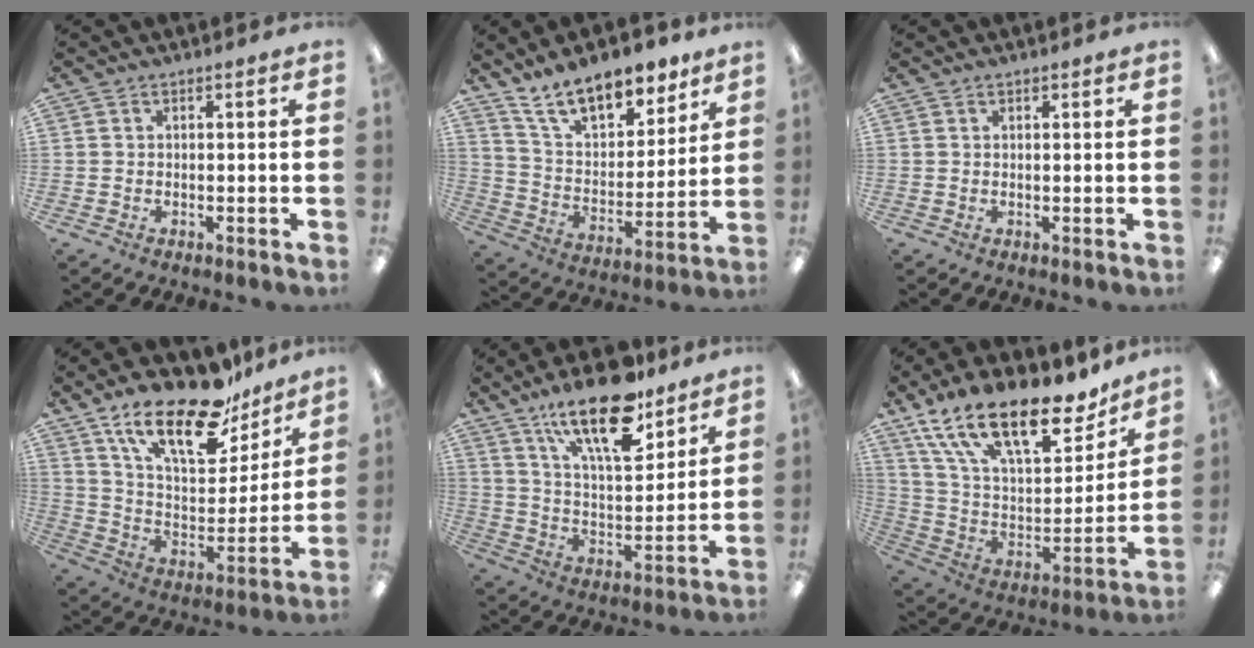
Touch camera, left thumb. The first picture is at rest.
{"total": 15.8, "force": [12.7, 6.5, 6.7], "torque": [-0.117, -0.078, 0.226]}
{"total": 0.6, "force": [0.5, 0.3, 0.1], "torque": [-0.002, 0.001, 0.010]}
{"total": 22.2, "force": [15.6, 8.6, 13.3], "torque": [-0.227, -0.096, 0.271]}
{"total": 20.1, "force": [13.5, 7.7, 12.8], "torque": [-0.208, -0.074, 0.225]}
{"total": 23.8, "force": [16.3, 9.7, 14.4], "torque": [-0.247, -0.092, 0.285]}